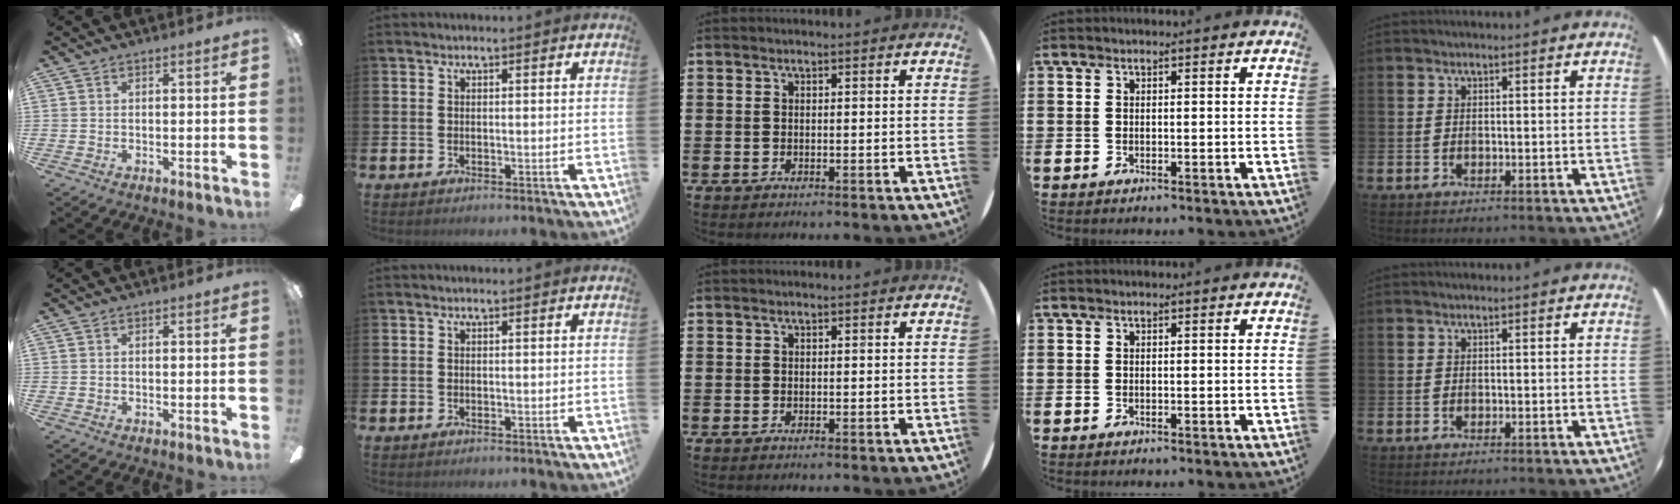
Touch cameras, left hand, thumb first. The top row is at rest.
{}